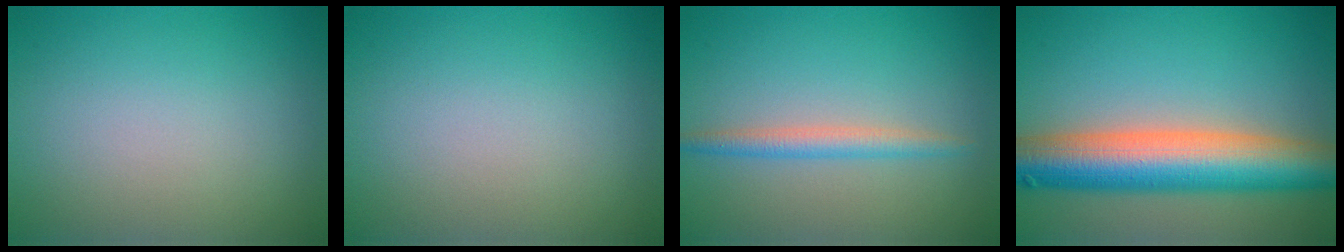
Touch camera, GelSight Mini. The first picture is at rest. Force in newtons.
{"total": 0.0}
{"total": 2.2, "press": 2.2, "slide": 0.0}
{"total": 10.6, "press": 10.6, "slide": 0.5}